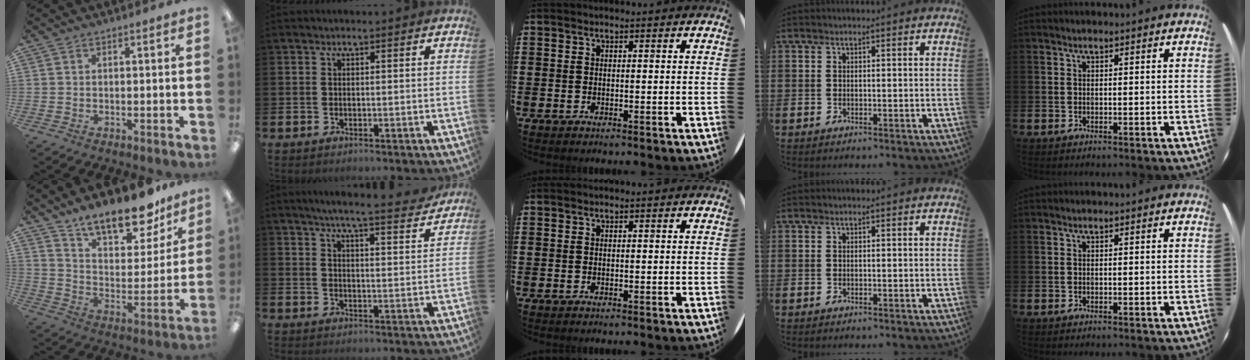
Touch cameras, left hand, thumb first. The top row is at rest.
{"thumb": {"total": 17.1, "force": [13.9, 6.4, 7.6], "torque": [-0.123, -0.095, 0.242]}, "index": {"total": 6.0, "force": [5.7, -0.2, 1.8], "torque": [-0.046, -0.037, 0.096]}}